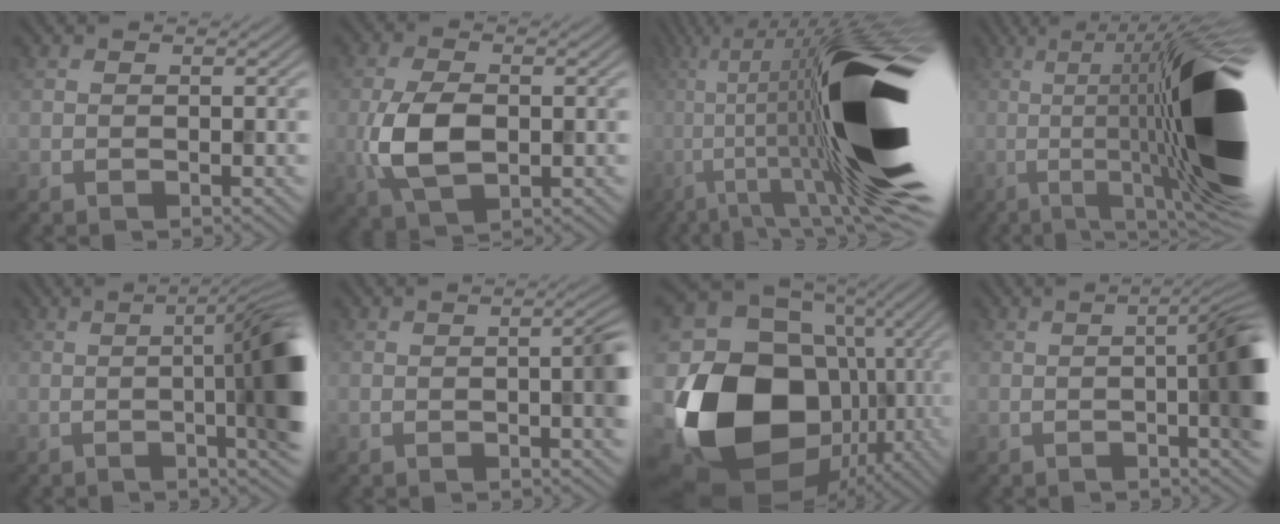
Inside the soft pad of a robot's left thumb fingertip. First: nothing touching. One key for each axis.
{"total": 7.3, "fx": -1.0, "fy": 4.0, "fz": 6.0, "tx": -0.142, "ty": -0.007, "tz": -0.019}
{"total": 23.7, "fx": -2.7, "fy": 6.6, "fz": 22.6, "tx": -0.362, "ty": 0.013, "tz": -0.066}
{"total": 21.5, "fx": -1.8, "fy": 5.2, "fz": 20.8, "tx": -0.293, "ty": 0.018, "tz": -0.039}
{"total": 11.9, "fx": -1.1, "fy": 2.6, "fz": 11.6, "tx": -0.140, "ty": 0.001, "tz": -0.019}
{"total": 3.1, "fx": -0.3, "fy": 0.7, "fz": 3.0, "tx": -0.045, "ty": 0.003, "tz": -0.006}
{"total": 22.1, "fx": -4.2, "fy": 17.8, "fz": 12.4, "tx": -0.288, "ty": -0.053, "tz": -0.044}
{"total": 9.0, "fx": -1.0, "fy": 2.1, "fz": 8.7, "tx": -0.118, "ty": 0.000, "tz": -0.019}